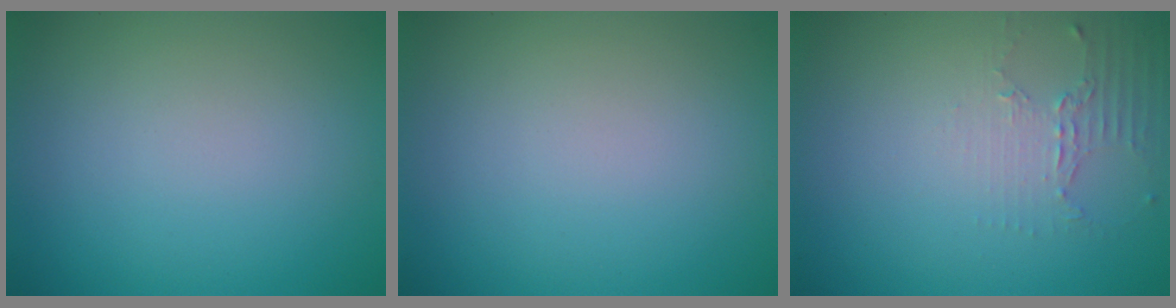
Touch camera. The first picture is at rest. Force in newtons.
{"total": 0.0}
{"total": 2.0, "press": 1.5, "slide": 1.4}